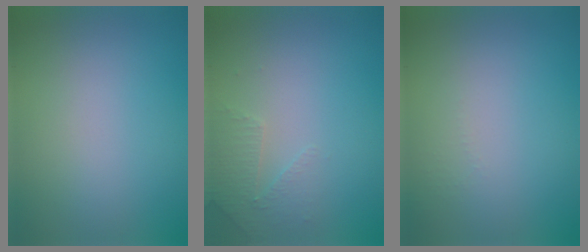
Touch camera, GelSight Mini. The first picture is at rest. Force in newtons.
{"total": 1.9, "press": 1.8, "slide": 0.5}
{"total": 0.6, "press": 0.6, "slide": 0.3}